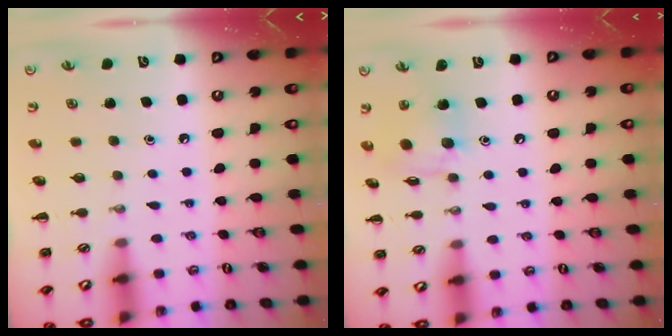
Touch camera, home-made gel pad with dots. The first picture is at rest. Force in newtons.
{"total": 9.6, "press": 9.5, "slide": 1.0}